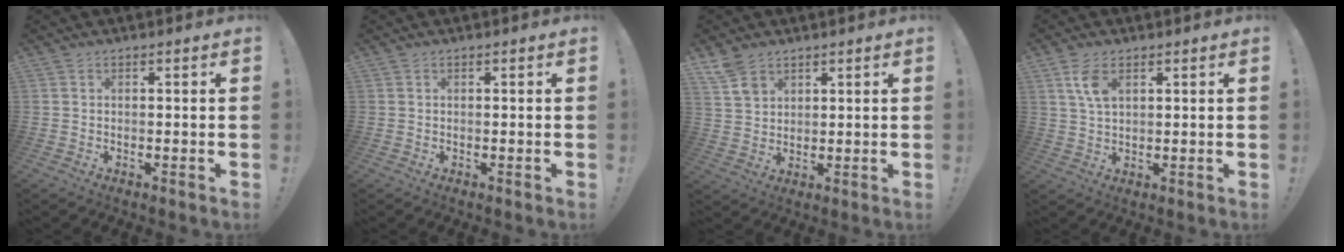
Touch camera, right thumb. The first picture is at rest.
{"total": 0.0}
{"total": 6.8, "force": [4.7, 4.0, 2.8], "torque": [-0.046, -0.024, 0.092]}
{"total": 5.9, "force": [2.7, 2.8, 4.4], "torque": [-0.086, -0.009, 0.047]}